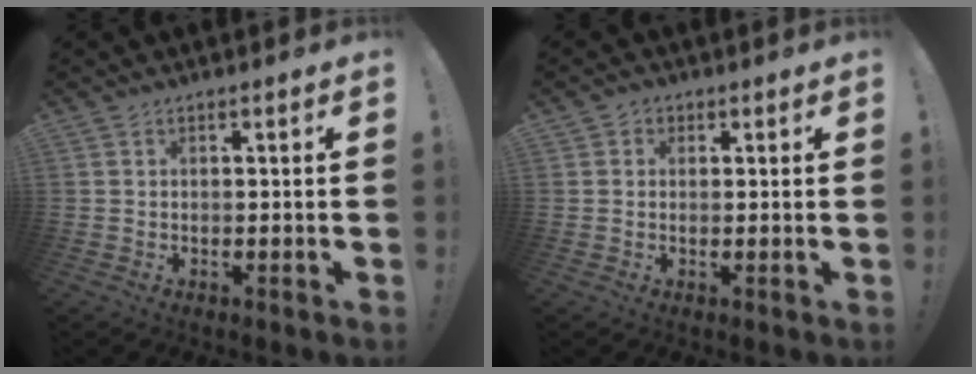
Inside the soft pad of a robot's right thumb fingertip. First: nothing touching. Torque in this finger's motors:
{"motor_torque": [0.06, 0.11, 0.11, -0.19, 0.03]}